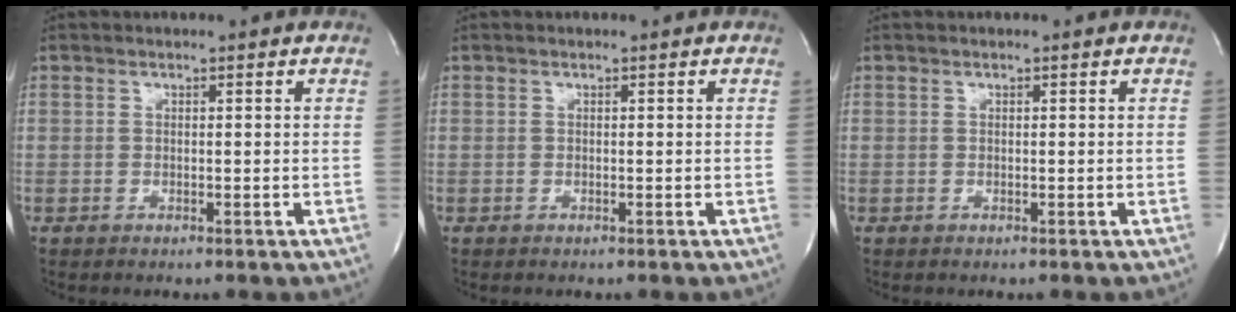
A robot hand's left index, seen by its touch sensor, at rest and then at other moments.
{"total": 0.0}
{"total": 0.0}